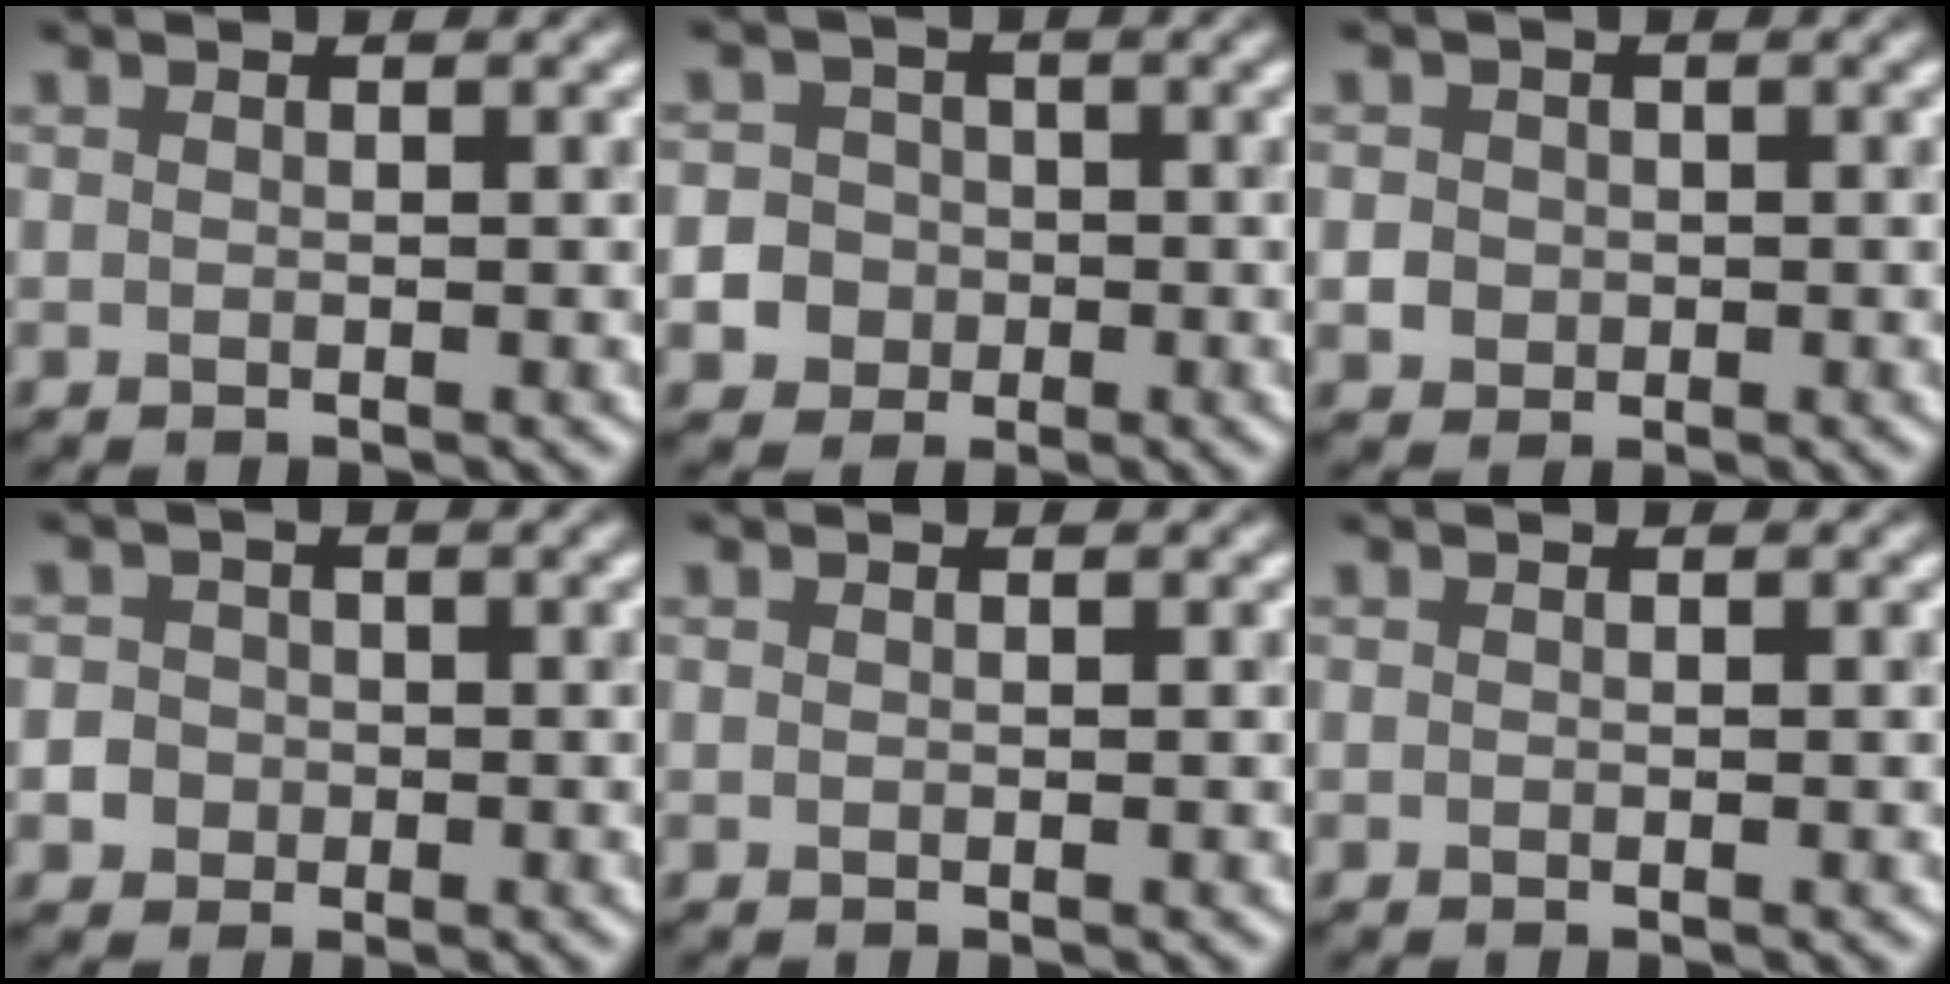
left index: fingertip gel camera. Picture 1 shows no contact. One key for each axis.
{"total": 6.4, "fx": -1.9, "fy": 5.9, "fz": 1.2, "tx": -0.010, "ty": -0.002, "tz": -0.059}
{"total": 2.0, "fx": 0.1, "fy": 1.9, "fz": 0.6, "tx": 0.003, "ty": 0.002, "tz": 0.001}
{"total": 3.2, "fx": -0.6, "fy": 3.0, "fz": 0.9, "tx": 0.009, "ty": 0.013, "tz": -0.030}
{"total": 0.0}
{"total": 0.0}